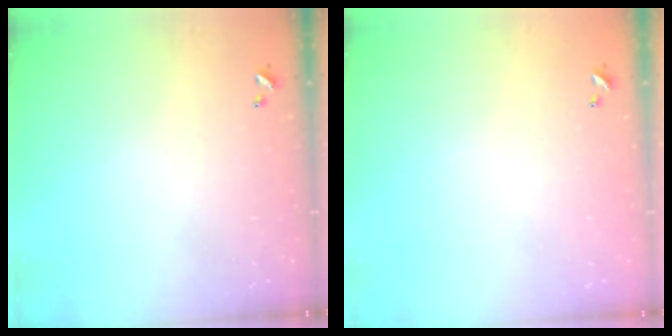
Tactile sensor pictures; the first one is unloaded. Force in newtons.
{"total": 0.0}